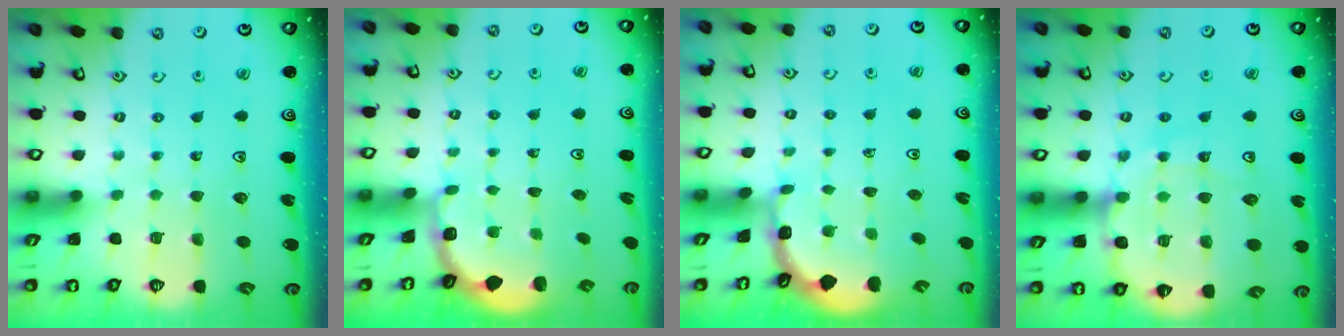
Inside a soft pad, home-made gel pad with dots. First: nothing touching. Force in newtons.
{"total": 1.8, "press": 1.6, "slide": 0.7}
{"total": 1.6, "press": 1.6, "slide": 0.1}
{"total": 14.9, "press": 14.8, "slide": 1.8}